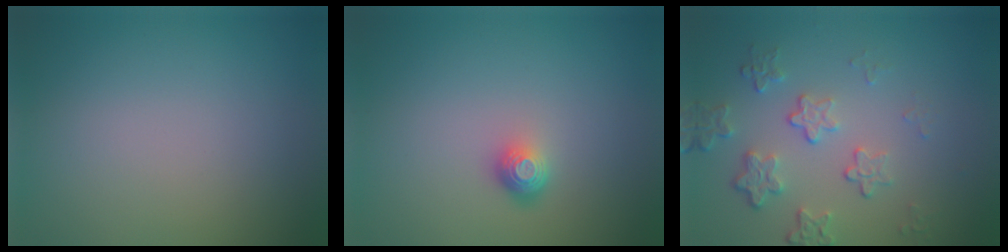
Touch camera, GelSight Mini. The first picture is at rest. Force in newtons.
{"total": 1.6, "press": 1.1, "slide": 1.2}
{"total": 4.1, "press": 2.9, "slide": 2.9}